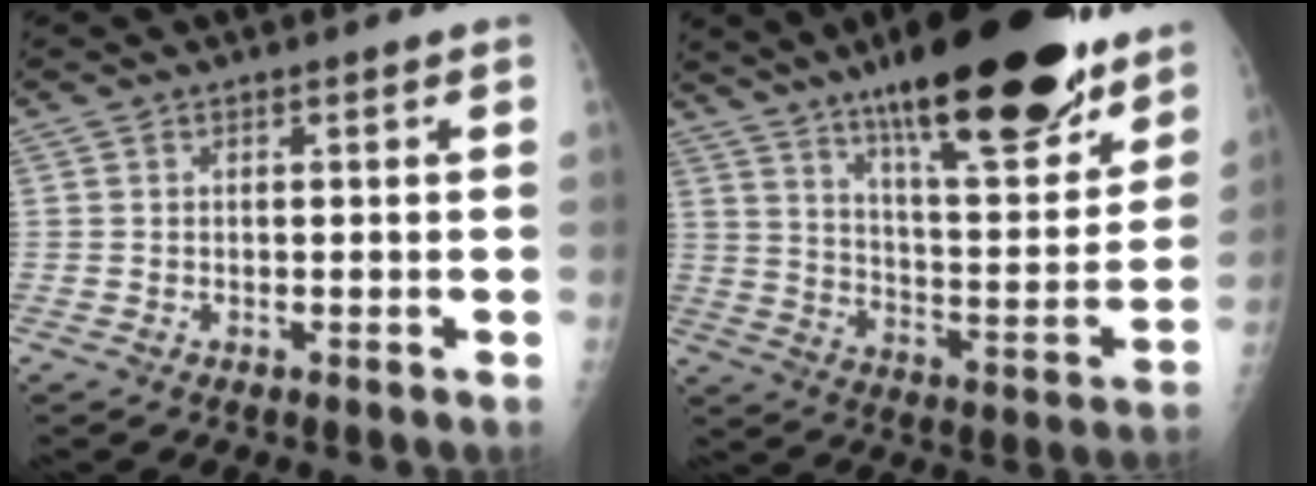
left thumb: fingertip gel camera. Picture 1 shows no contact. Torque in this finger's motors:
{"motor_torque": [3.03, 1.30, 1.73, -1.04, 0.43]}